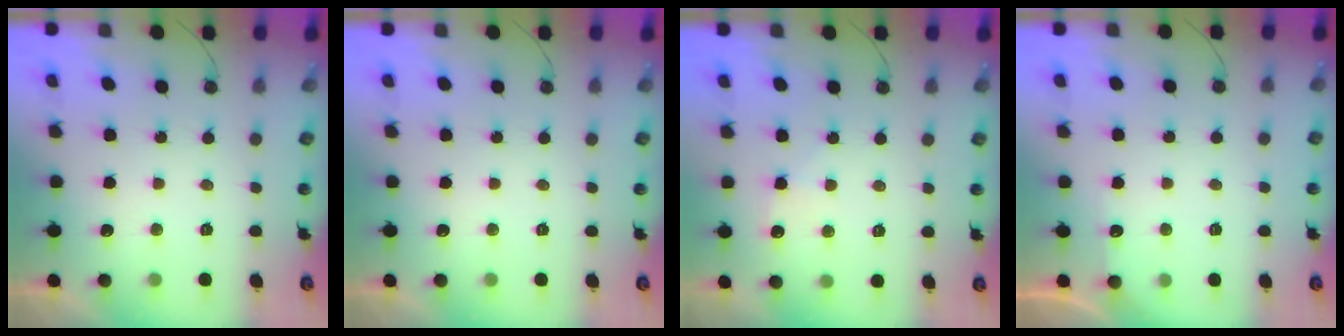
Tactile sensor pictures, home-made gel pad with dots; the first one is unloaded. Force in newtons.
{"total": 0.0}
{"total": 3.5, "press": 3.5, "slide": 0.5}
{"total": 2.9, "press": 2.9, "slide": 0.3}